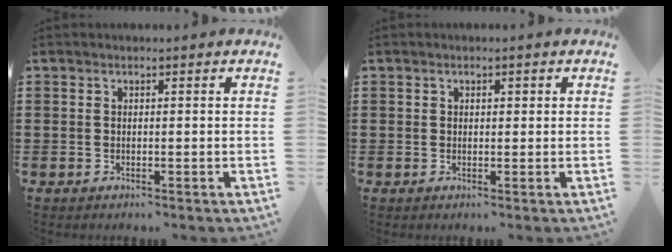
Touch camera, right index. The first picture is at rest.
{"total": 0.9, "force": [0.4, 0.6, 0.4], "torque": [-0.008, 0.005, 0.008]}